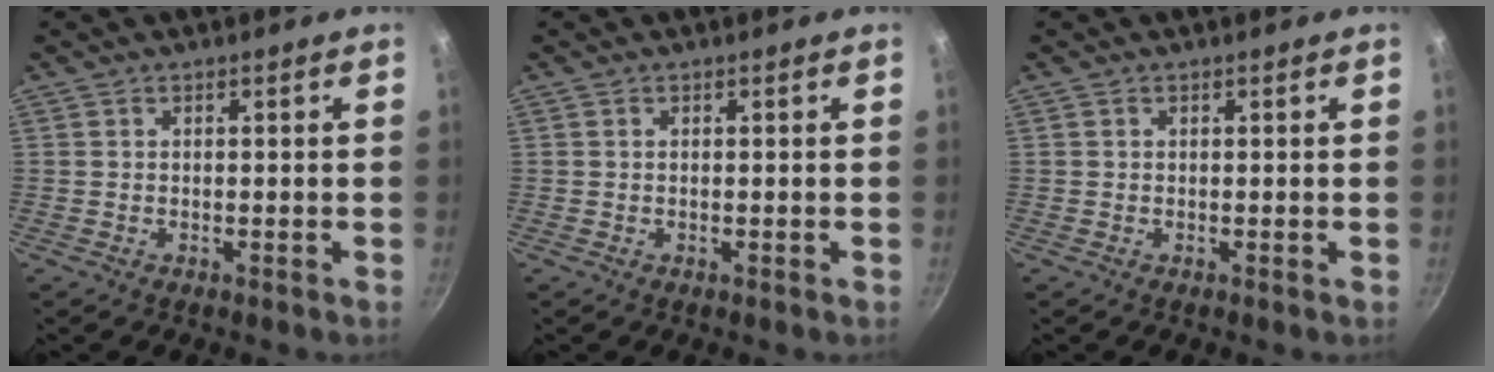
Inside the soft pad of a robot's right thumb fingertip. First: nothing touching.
{"total": 0.0}
{"total": 0.0}